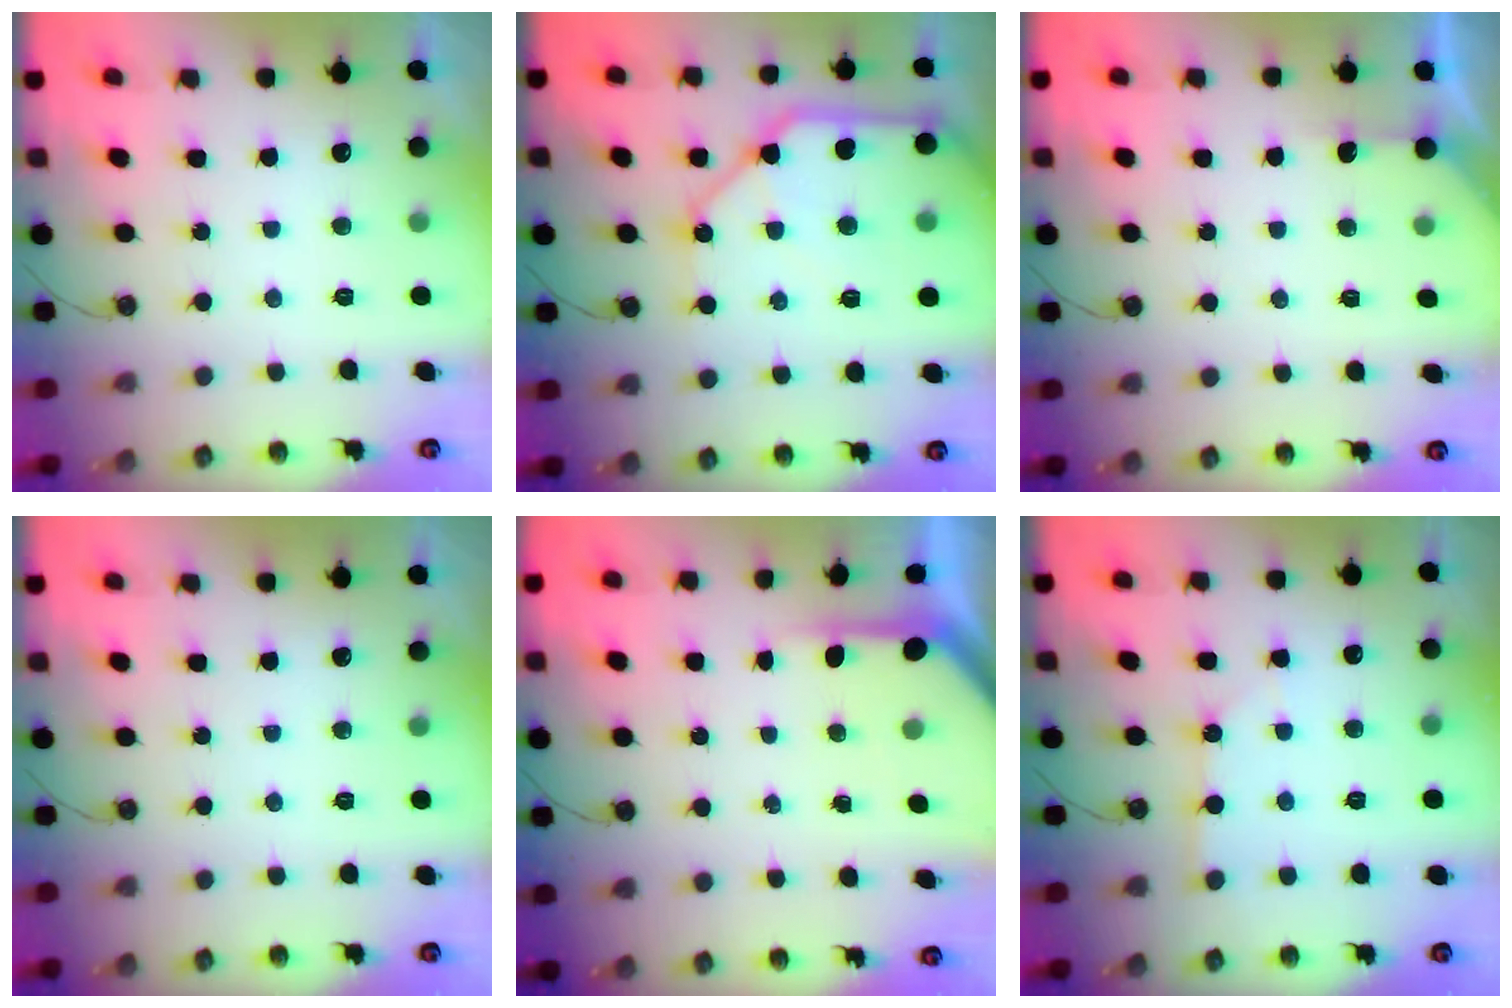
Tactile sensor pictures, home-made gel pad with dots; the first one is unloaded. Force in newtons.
{"total": 15.9, "press": 15.7, "slide": 2.1}
{"total": 2.5, "press": 2.5, "slide": 0.2}
{"total": 0.0}
{"total": 4.8, "press": 4.8, "slide": 0.4}
{"total": 1.9, "press": 1.8, "slide": 0.3}